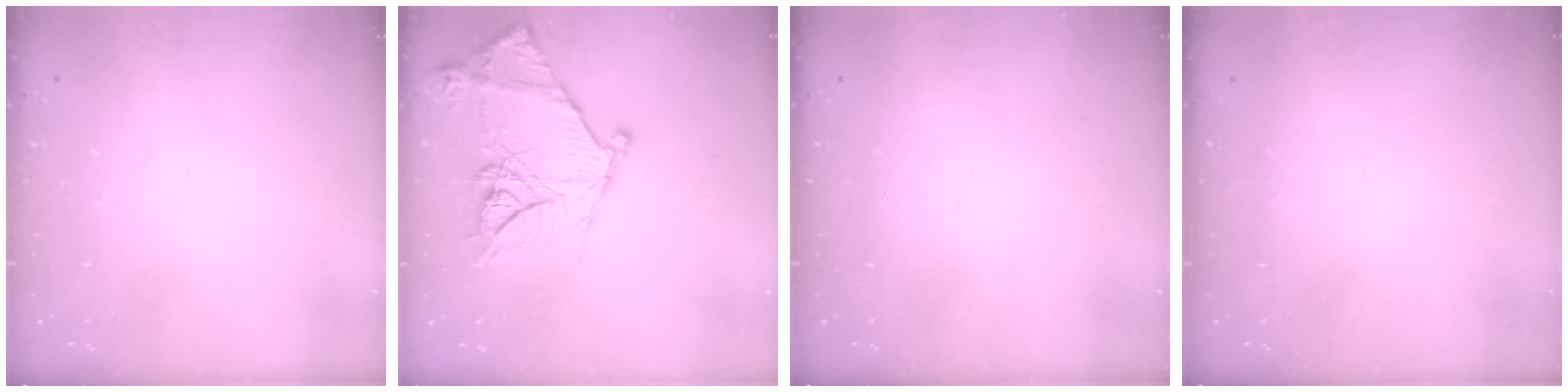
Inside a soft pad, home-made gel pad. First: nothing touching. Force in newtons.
{"total": 18.1, "press": 18.1, "slide": 1.2}
{"total": 1.5, "press": 1.5, "slide": 0.1}
{"total": 1.5, "press": 1.5, "slide": 0.1}